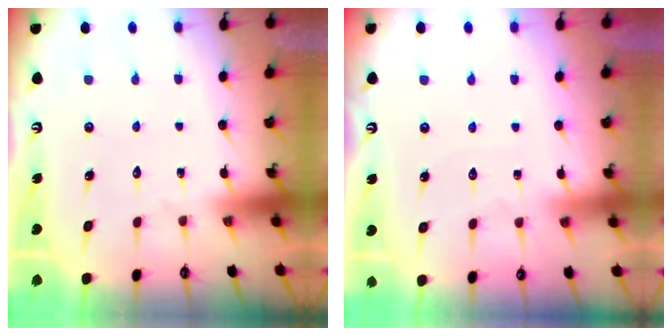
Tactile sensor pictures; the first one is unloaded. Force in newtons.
{"total": 2.5, "press": 2.5, "slide": 0.4}